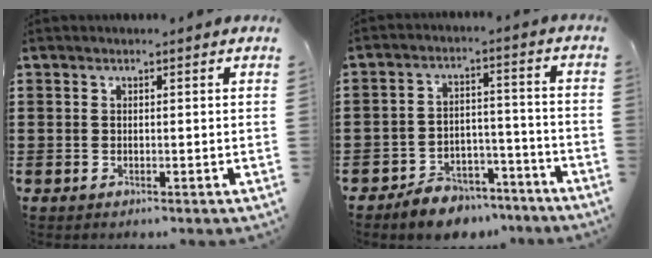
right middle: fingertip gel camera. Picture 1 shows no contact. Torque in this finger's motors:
{"motor_torque": [0.71, 0.00, 0.37, 0.03]}